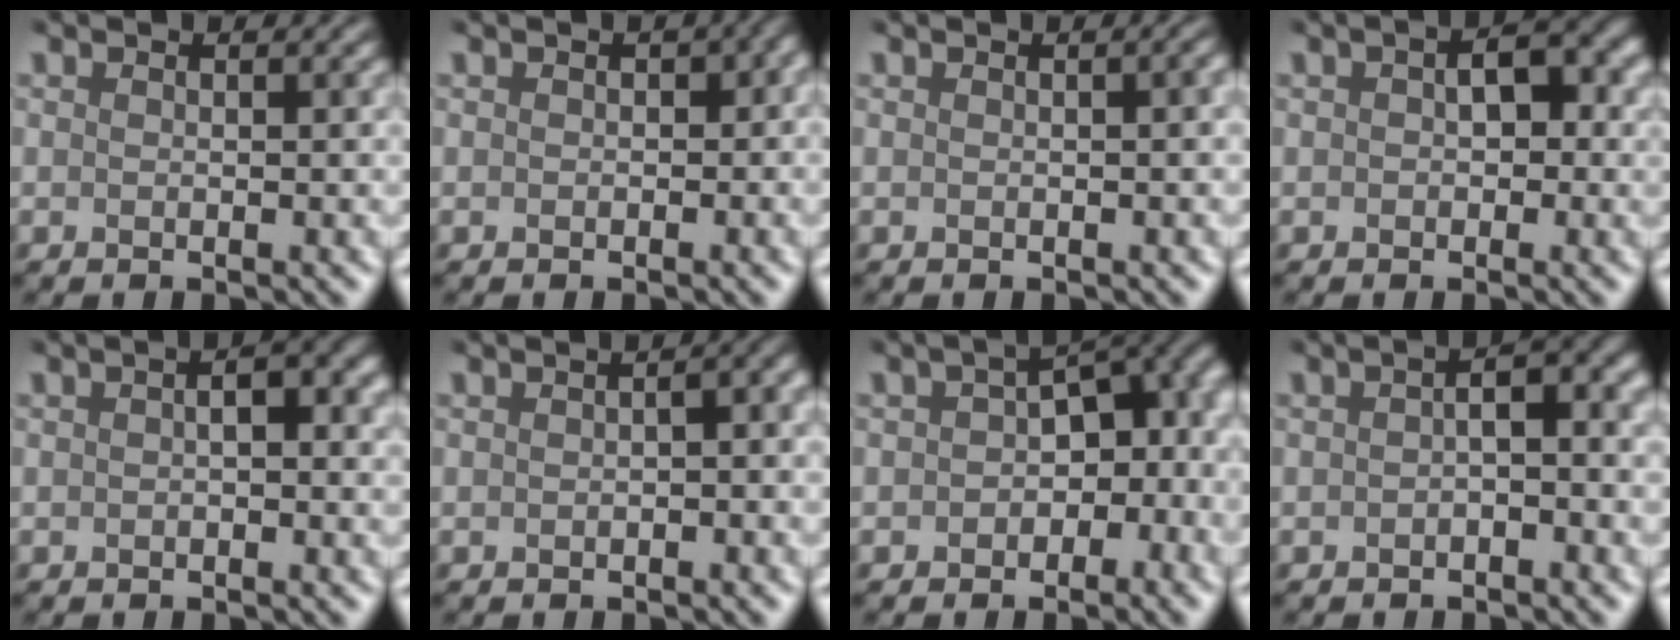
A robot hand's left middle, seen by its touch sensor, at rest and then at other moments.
{"total": 2.9, "force": [-0.4, 1.9, 2.1], "torque": [-0.005, 0.010, -0.015]}
{"total": 2.1, "force": [-0.4, 1.0, 1.8], "torque": [-0.004, 0.013, -0.012]}
{"total": 2.5, "force": [-0.1, 1.6, 1.9], "torque": [-0.020, 0.010, -0.007]}
{"total": 2.2, "force": [-0.2, 0.8, 2.1], "torque": [-0.034, 0.008, -0.007]}
{"total": 3.8, "force": [-1.1, 1.9, 3.1], "torque": [-0.024, 0.010, -0.018]}
{"total": 8.6, "force": [-0.9, 5.6, 6.4], "torque": [-0.058, 0.010, -0.015]}
{"total": 3.1, "force": [-0.9, 1.1, 2.8], "torque": [-0.041, 0.009, -0.021]}